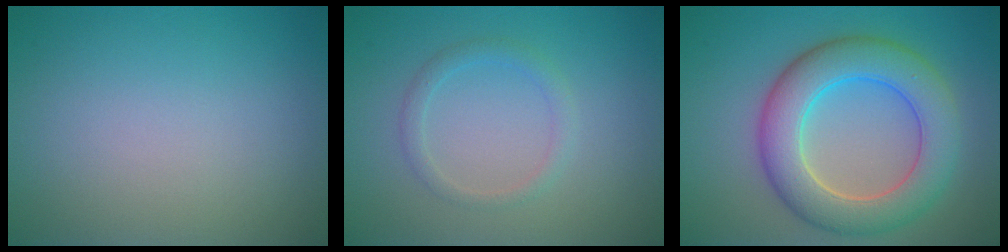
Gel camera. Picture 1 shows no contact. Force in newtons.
{"total": 1.6, "press": 1.6, "slide": 0.0}
{"total": 7.5, "press": 7.5, "slide": 0.6}